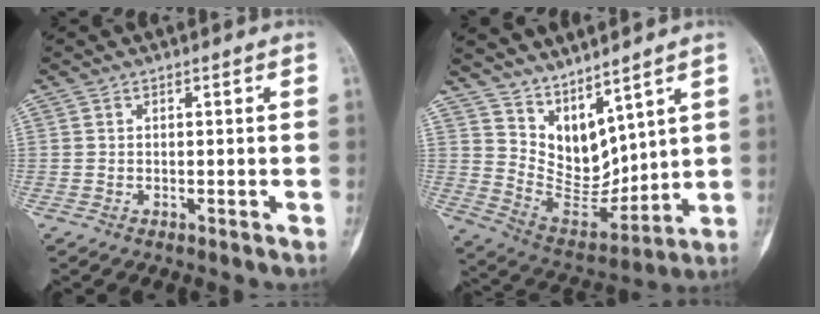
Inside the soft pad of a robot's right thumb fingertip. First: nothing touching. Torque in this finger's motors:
{"motor_torque": [-0.27, 1.89, 0.27, 0.03, 0.00]}